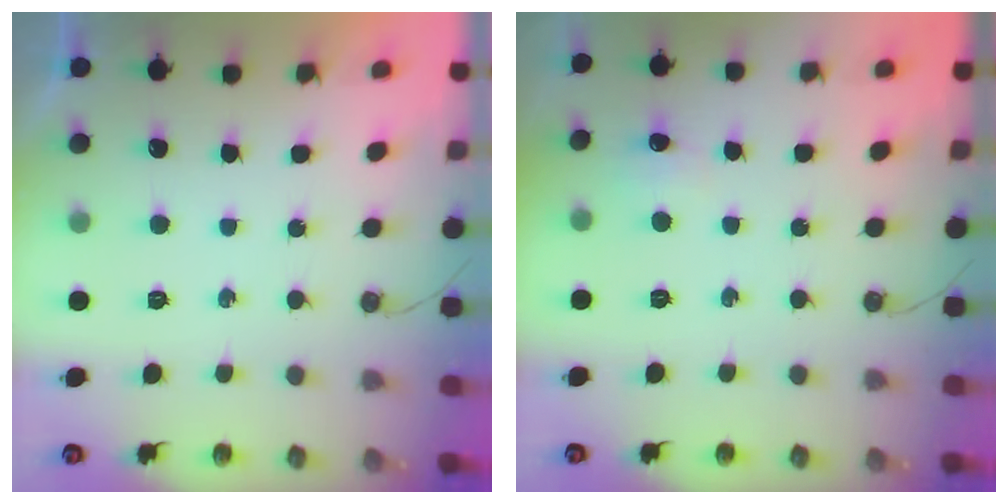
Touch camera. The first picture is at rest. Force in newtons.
{"total": 6.1, "press": 6.1, "slide": 0.9}